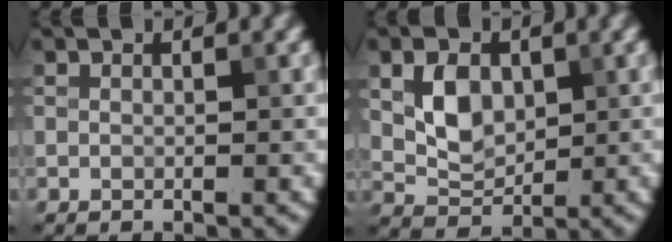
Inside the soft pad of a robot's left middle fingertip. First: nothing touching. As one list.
[{"total": 3.9, "force": [0.8, 2.7, 2.7], "torque": [-0.052, -0.001, 0.015]}]